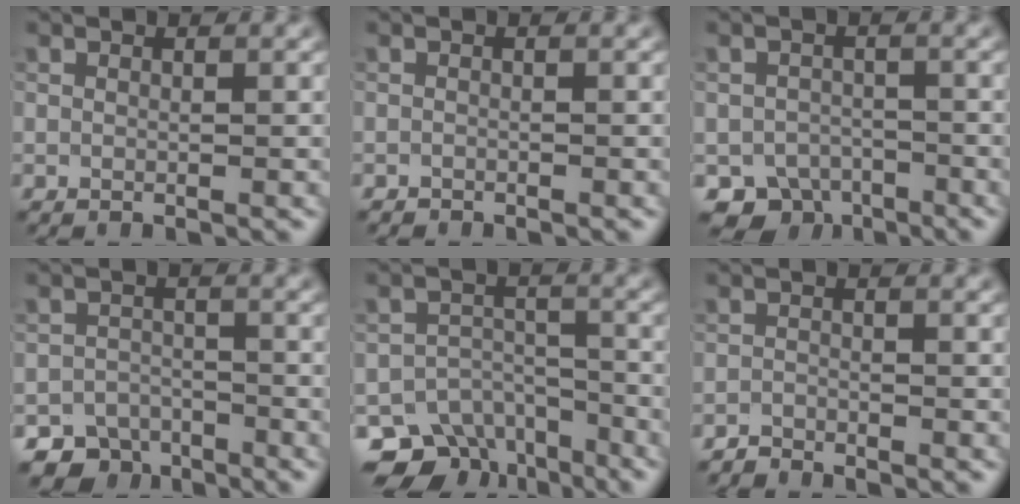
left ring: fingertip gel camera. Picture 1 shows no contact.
{"total": 0.5, "force": [-0.5, 0.1, -0.1], "torque": [0.003, -0.001, -0.010]}
{"total": 4.0, "force": [-3.0, 2.6, 0.8], "torque": [-0.002, -0.008, -0.050]}
{"total": 5.1, "force": [-4.2, 2.8, 0.4], "torque": [0.016, -0.008, -0.060]}
{"total": 9.8, "force": [-7.4, 5.9, 2.2], "torque": [-0.012, 0.002, -0.100]}
{"total": 1.5, "force": [-1.5, 0.1, 0.0], "torque": [0.001, 0.001, -0.035]}